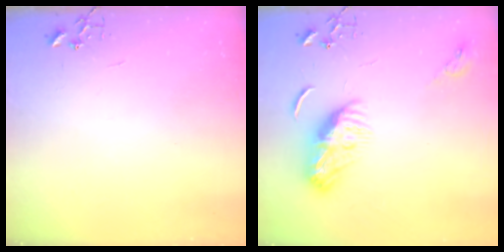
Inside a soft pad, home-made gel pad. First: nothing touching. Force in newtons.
{"total": 9.4, "press": 9.4, "slide": 0.6}